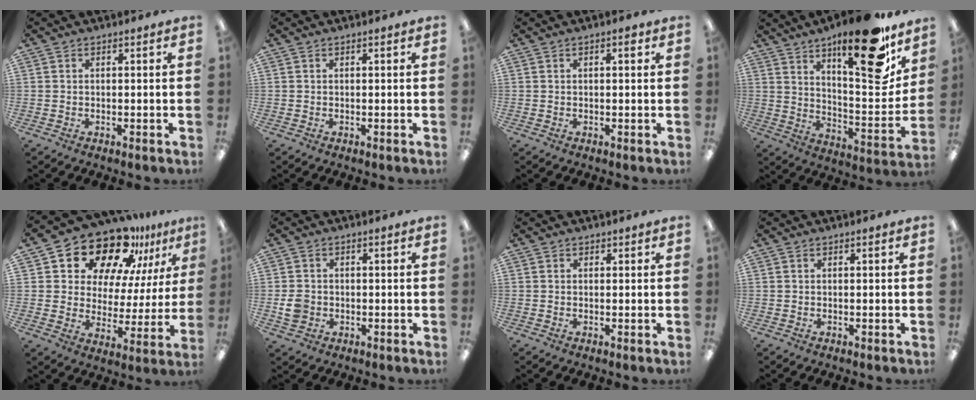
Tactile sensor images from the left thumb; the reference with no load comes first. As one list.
[{"total": 0.0}, {"total": 1.8, "force": [0.8, 0.5, 1.5], "torque": [-0.014, -0.003, 0.009]}, {"total": 22.2, "force": [15.7, 6.1, 14.4], "torque": [-0.190, -0.119, 0.247]}, {"total": 16.8, "force": [13.9, 7.4, 6.0], "torque": [-0.123, -0.103, 0.244]}, {"total": 4.0, "force": [-0.7, 3.5, 1.9], "torque": [-0.030, 0.001, -0.012]}, {"total": 0.6, "force": [0.4, 0.5, 0.0], "torque": [0.009, -0.001, 0.005]}, {"total": 0.0}]